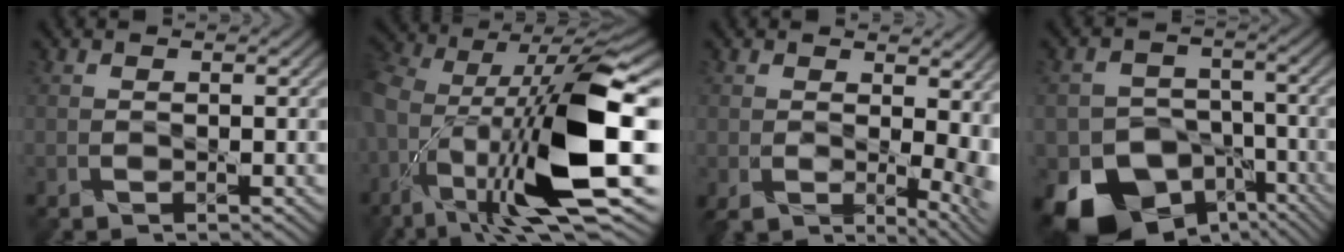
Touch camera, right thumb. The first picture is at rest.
{"total": 16.5, "force": [-3.0, 6.5, 14.9], "torque": [-0.290, -0.005, -0.042]}
{"total": 7.8, "force": [0.5, 4.7, 6.2], "torque": [-0.107, -0.021, 0.022]}
{"total": 15.4, "force": [-9.2, 10.9, 5.9], "torque": [-0.118, -0.050, -0.144]}